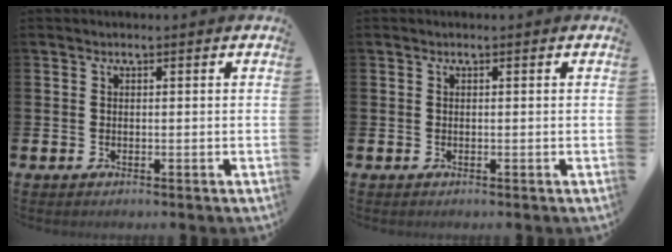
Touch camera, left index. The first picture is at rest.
{"total": 0.0}